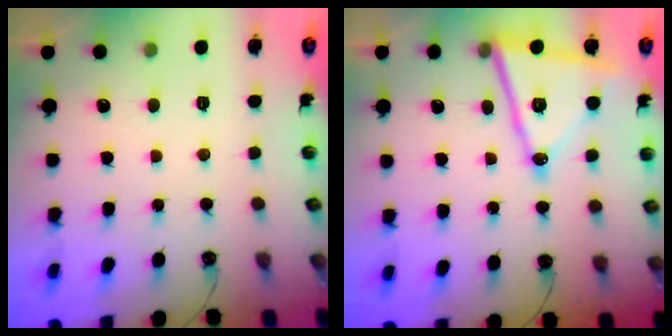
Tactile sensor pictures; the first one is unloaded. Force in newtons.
{"total": 14.6, "press": 14.1, "slide": 3.8}